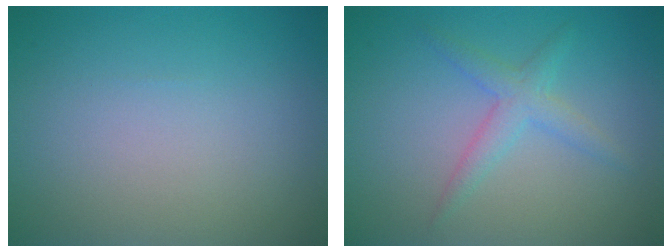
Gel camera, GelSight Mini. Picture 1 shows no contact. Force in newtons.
{"total": 2.2, "press": 2.2, "slide": 0.1}